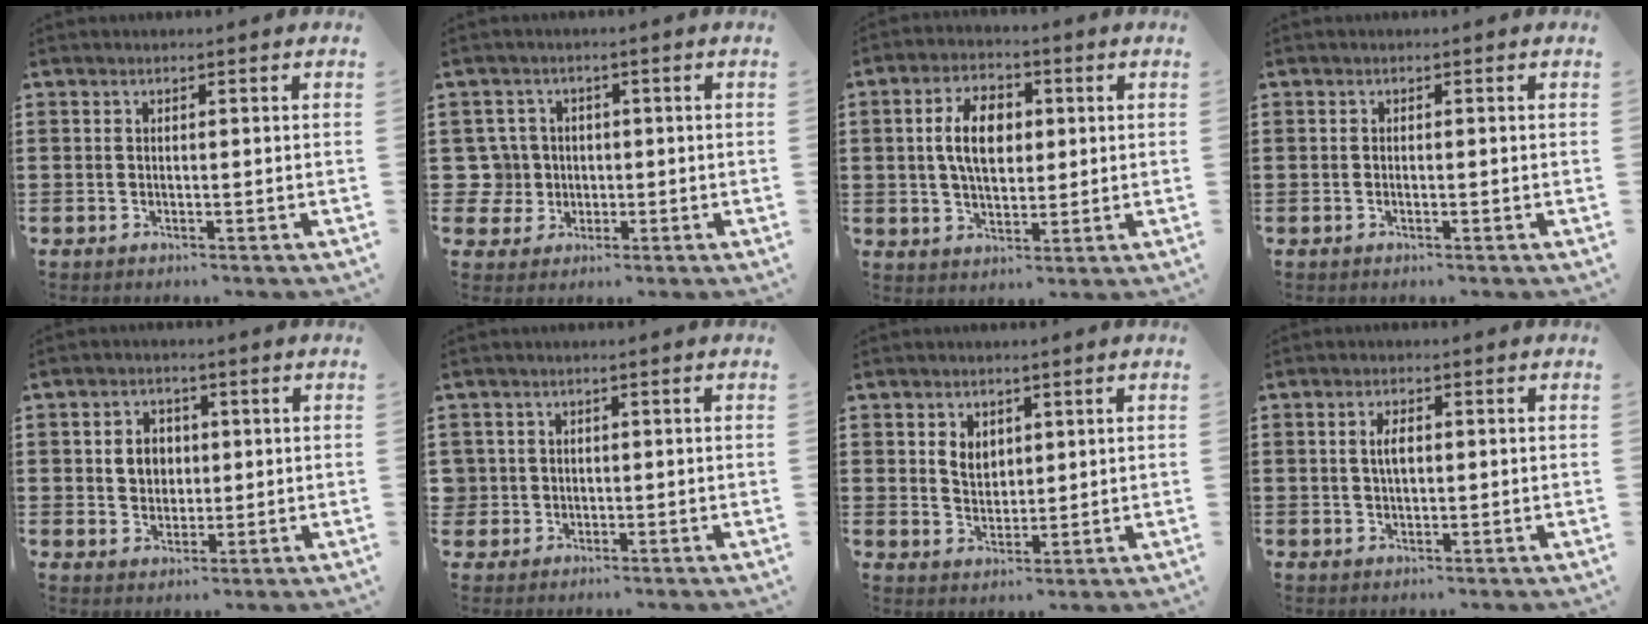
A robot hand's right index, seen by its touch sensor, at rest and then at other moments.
{"total": 5.1, "force": [-0.1, 5.0, 1.2], "torque": [-0.057, 0.011, -0.006]}
{"total": 7.8, "force": [1.0, 4.5, 6.3], "torque": [-0.136, 0.010, 0.010]}
{"total": 0.0}
{"total": 4.0, "force": [0.5, 3.4, 2.0], "torque": [-0.043, 0.009, 0.004]}
{"total": 1.8, "force": [-0.2, 1.8, 0.2], "torque": [-0.012, 0.007, -0.007]}
{"total": 3.3, "force": [1.4, 2.6, 1.6], "torque": [-0.039, 0.010, 0.025]}
{"total": 2.8, "force": [0.4, 1.2, 2.5], "torque": [-0.052, 0.005, 0.006]}